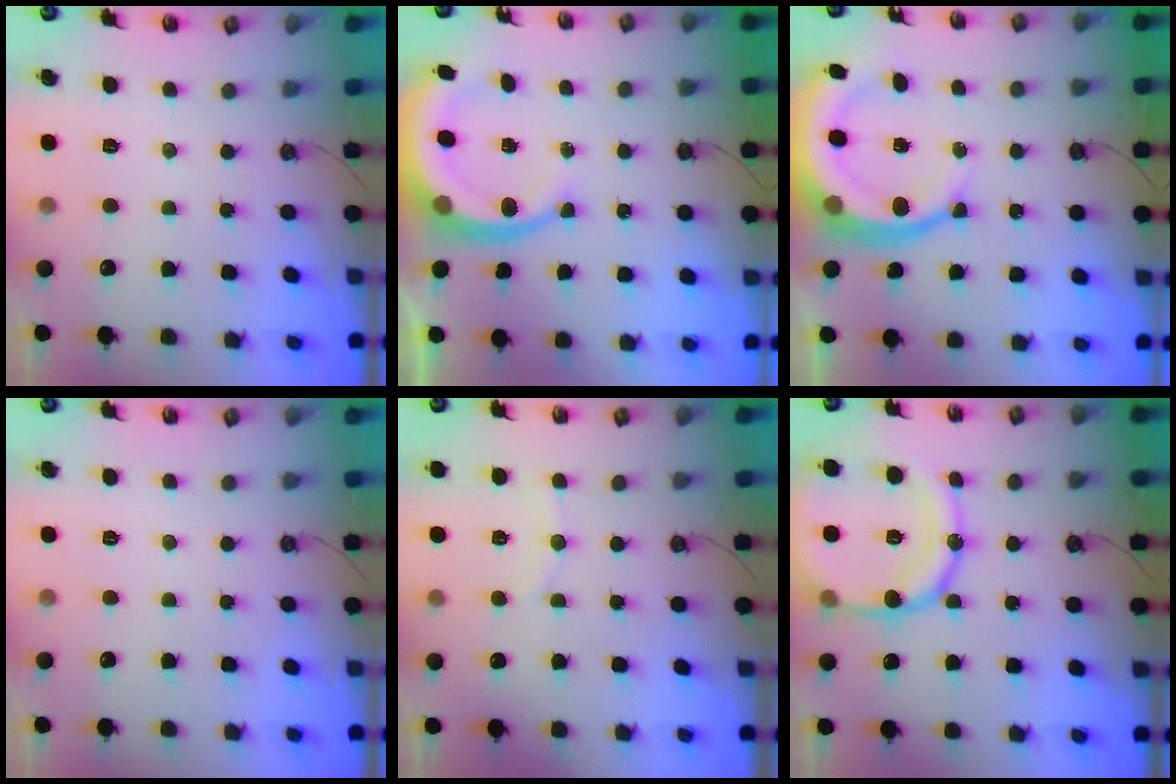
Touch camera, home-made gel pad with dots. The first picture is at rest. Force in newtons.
{"total": 11.0, "press": 10.8, "slide": 1.8}
{"total": 14.6, "press": 14.4, "slide": 2.5}
{"total": 0.0}
{"total": 4.5, "press": 4.4, "slide": 0.9}
{"total": 19.0, "press": 18.7, "slide": 3.2}